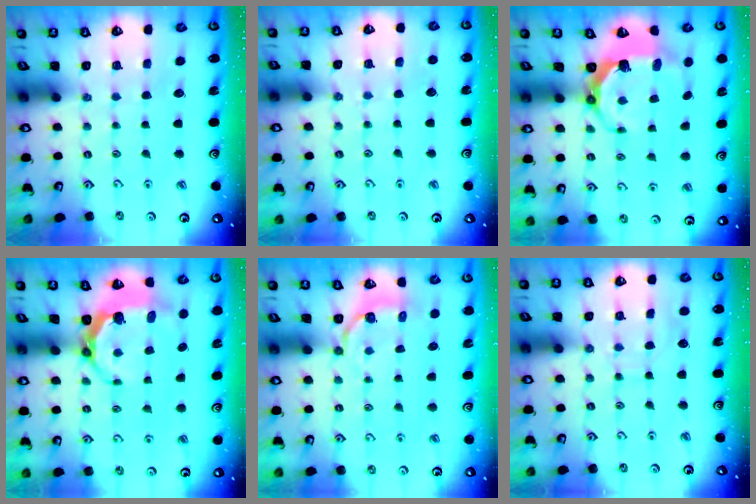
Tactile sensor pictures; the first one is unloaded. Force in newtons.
{"total": 2.9, "press": 2.9, "slide": 0.2}
{"total": 6.7, "press": 5.0, "slide": 4.4}
{"total": 6.2, "press": 5.3, "slide": 3.2}
{"total": 4.2, "press": 3.2, "slide": 2.7}
{"total": 7.1, "press": 7.1, "slide": 0.4}